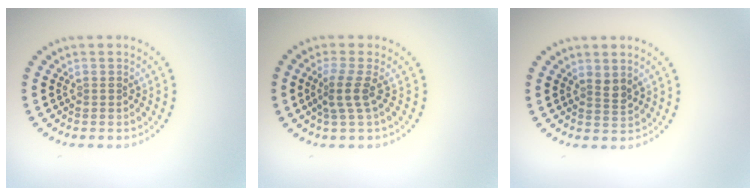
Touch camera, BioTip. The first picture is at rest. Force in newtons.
{"total": 2.3, "press": 1.6, "slide": 1.7}
{"total": 1.3, "press": 1.0, "slide": 0.8}